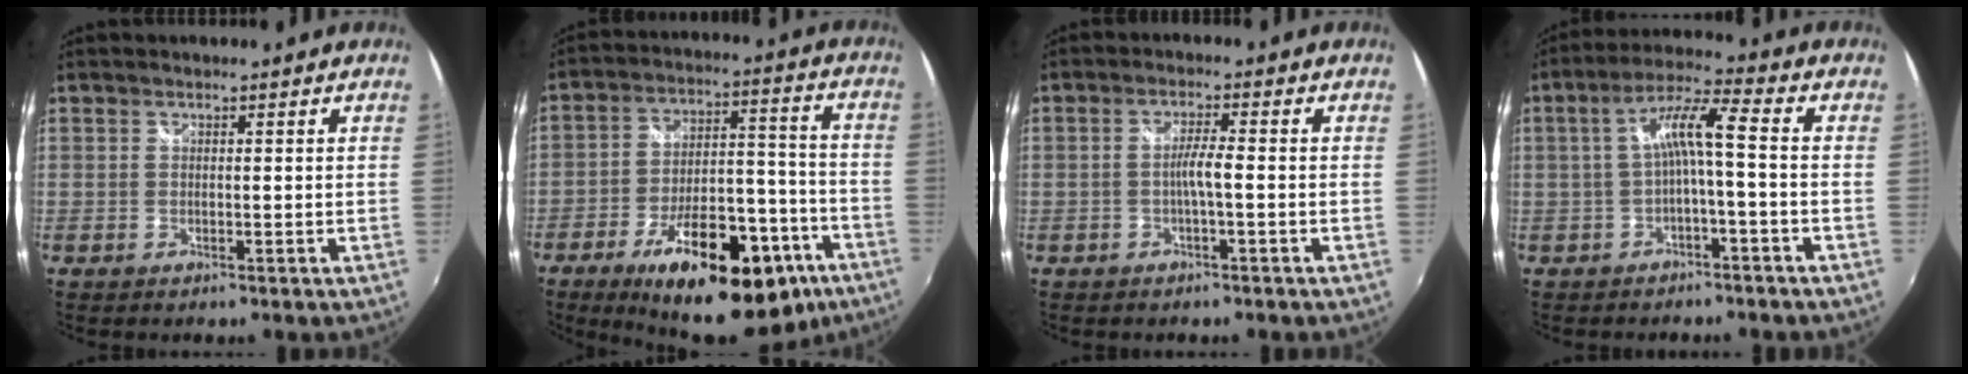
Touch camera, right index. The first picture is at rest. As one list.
[{"total": 25.5, "force": [-15.4, 10.6, 17.3], "torque": [-0.268, 0.010, -0.209]}, {"total": 2.7, "force": [-1.0, -0.3, 2.5], "torque": [-0.048, 0.003, -0.017]}, {"total": 6.8, "force": [-1.5, 0.4, 6.6], "torque": [-0.142, 0.017, -0.021]}]